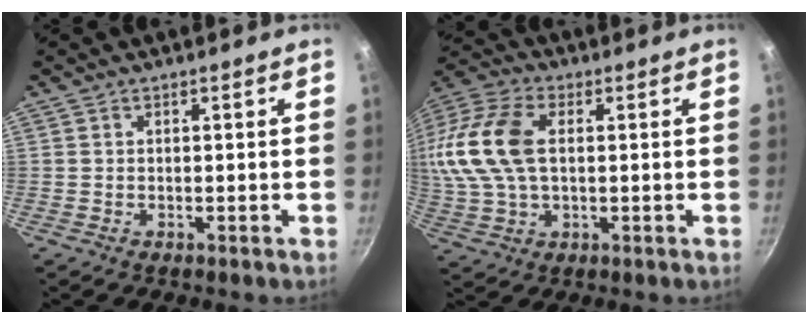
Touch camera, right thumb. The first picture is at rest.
{"total": 18.0, "force": [2.5, 11.1, 14.0], "torque": [-0.301, 0.023, 0.036]}